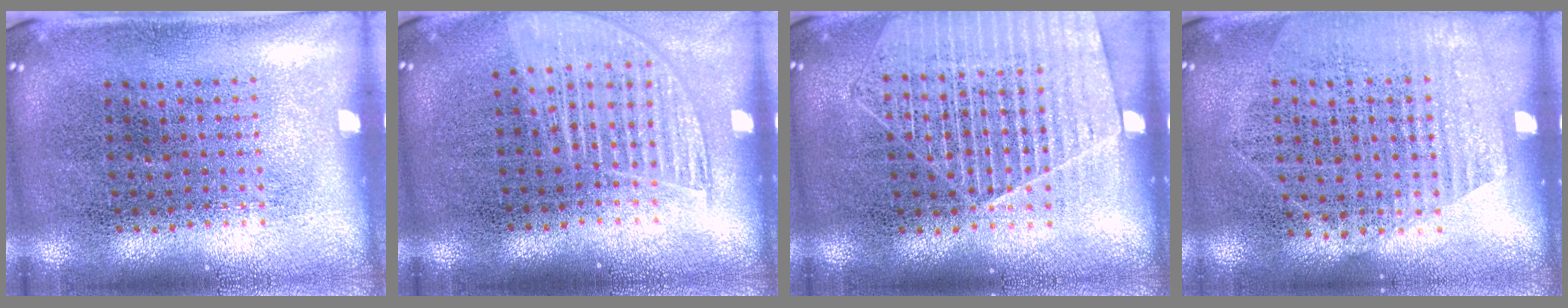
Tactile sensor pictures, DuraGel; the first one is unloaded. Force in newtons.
{"total": 1.4, "press": 1.3, "slide": 0.5}
{"total": 1.4, "press": 1.3, "slide": 0.5}
{"total": 1.3, "press": 1.1, "slide": 0.7}